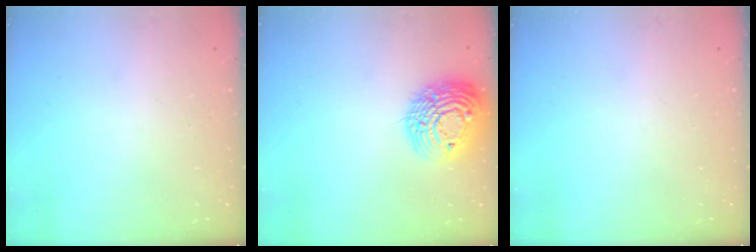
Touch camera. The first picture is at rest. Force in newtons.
{"total": 17.2, "press": 17.2, "slide": 1.5}
{"total": 0.0}